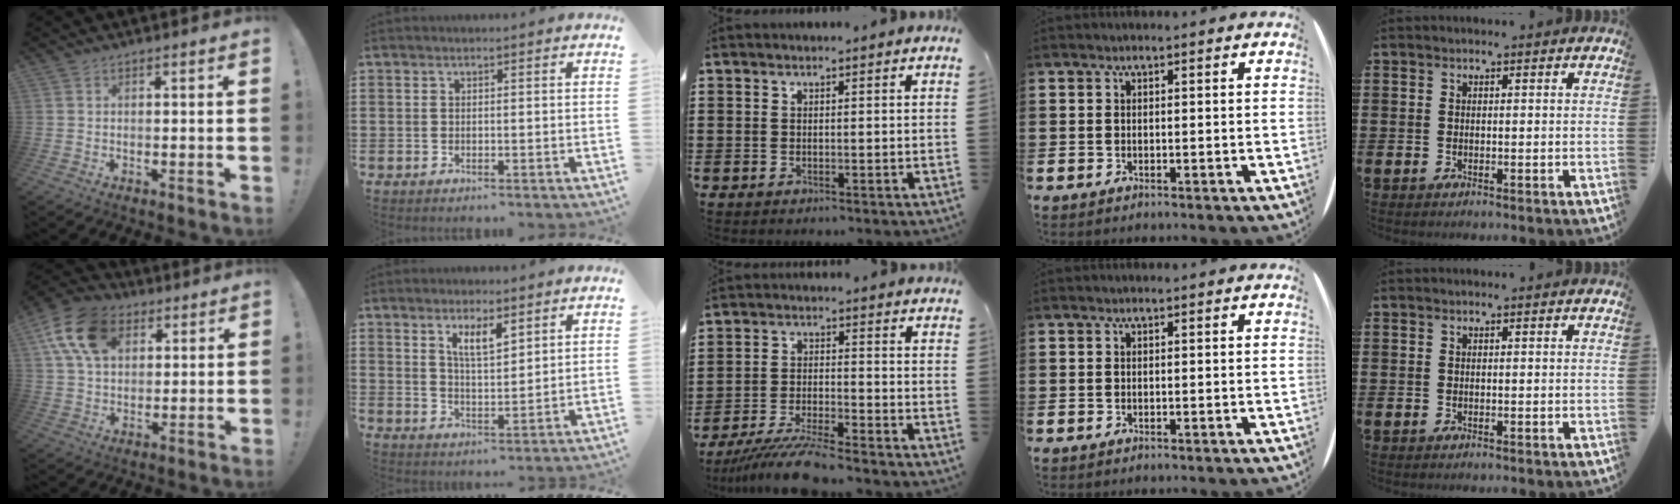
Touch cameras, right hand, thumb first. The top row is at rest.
{"thumb": {"total": 16.3, "force": [6.5, 11.3, 9.8], "torque": [-0.163, -0.014, 0.125]}, "index": {"total": 4.7, "force": [2.8, 1.4, 3.5], "torque": [-0.067, 0.001, 0.047]}, "middle": {"total": 7.0, "force": [-6.4, 0.0, 2.9], "torque": [-0.059, -0.008, -0.122]}}